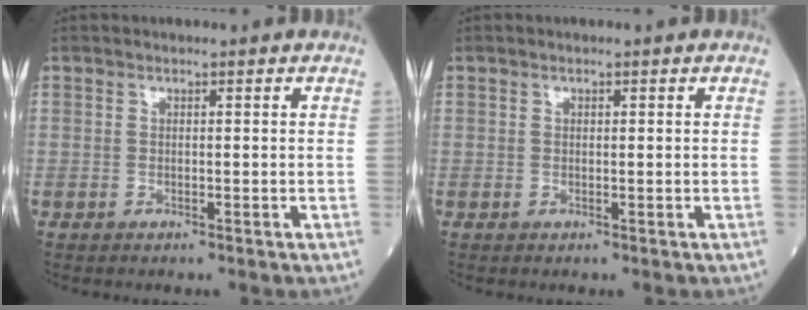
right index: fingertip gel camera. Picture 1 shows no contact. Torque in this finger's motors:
{"motor_torque": [-0.08, 0.03, -0.02, -0.01]}